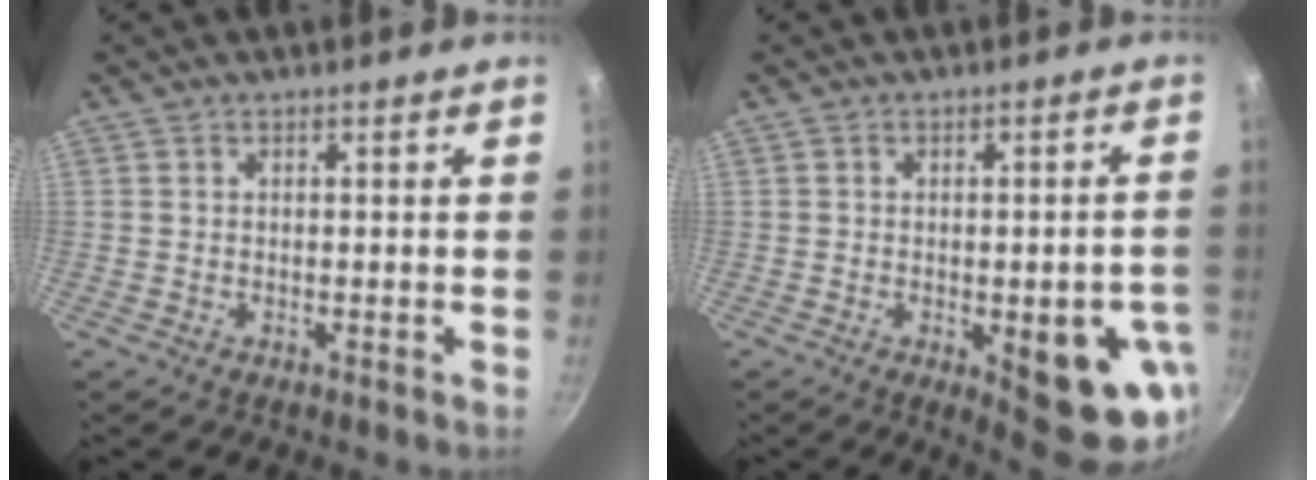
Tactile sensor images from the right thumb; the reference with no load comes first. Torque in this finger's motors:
{"motor_torque": [1.95, 1.71, 1.30, -0.24, 0.25]}